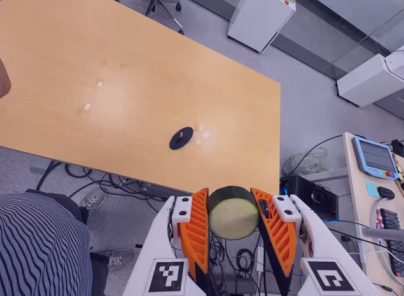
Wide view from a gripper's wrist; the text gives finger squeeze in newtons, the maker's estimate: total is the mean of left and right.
{"total": 11.2, "left": 10.3, "right": 12.1}